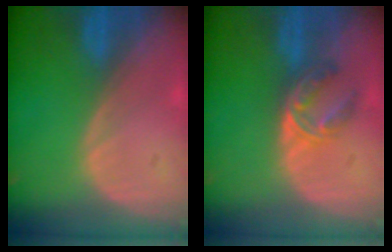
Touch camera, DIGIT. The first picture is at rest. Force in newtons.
{"total": 5.8, "press": 4.7, "slide": 3.5}